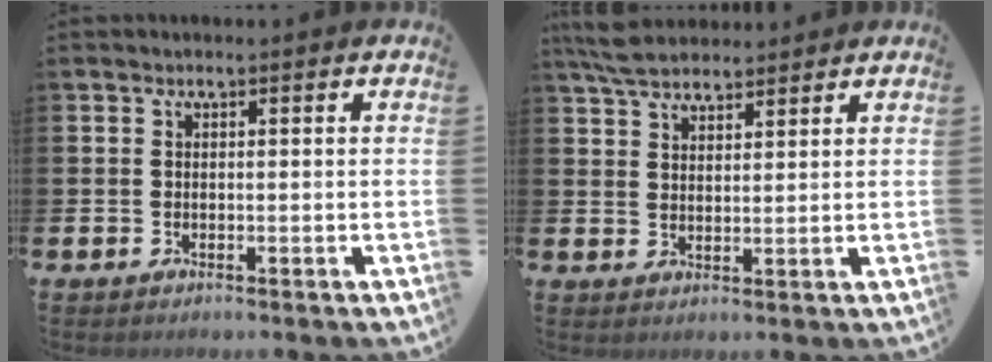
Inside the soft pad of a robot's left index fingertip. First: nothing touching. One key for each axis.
{"total": 4.9, "fx": 4.7, "fy": 1.2, "fz": 1.1, "tx": -0.033, "ty": -0.013, "tz": 0.087}